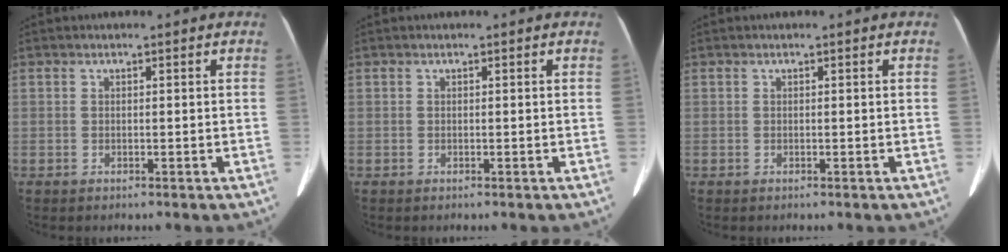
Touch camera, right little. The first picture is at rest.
{"total": 0.0}
{"total": 0.0}